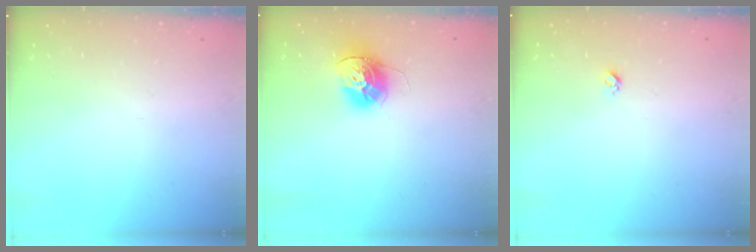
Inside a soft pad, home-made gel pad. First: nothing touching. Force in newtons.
{"total": 12.8, "press": 12.7, "slide": 1.3}
{"total": 3.0, "press": 2.9, "slide": 0.4}